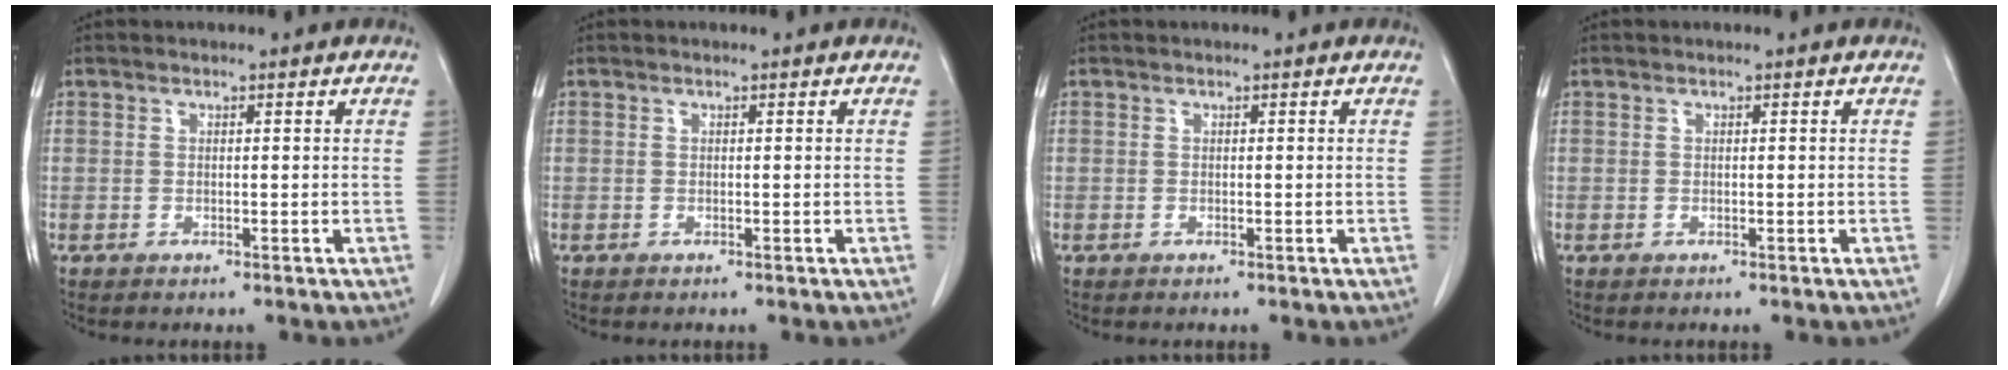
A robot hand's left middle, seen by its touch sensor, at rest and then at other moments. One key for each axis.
{"total": 0.0}
{"total": 0.0}
{"total": 0.0}